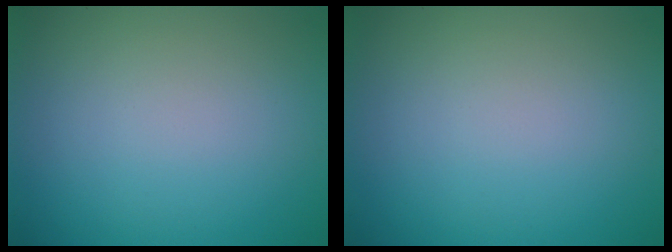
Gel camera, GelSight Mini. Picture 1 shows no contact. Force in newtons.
{"total": 0.0}